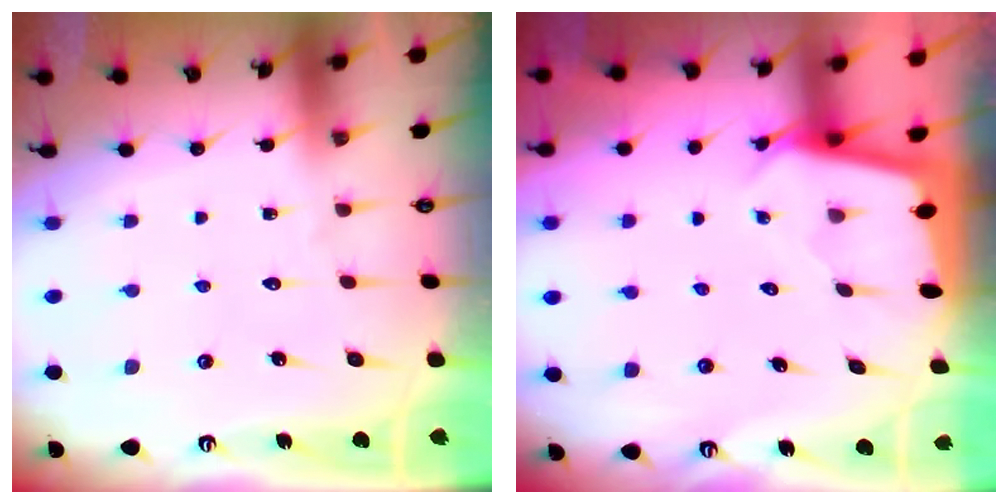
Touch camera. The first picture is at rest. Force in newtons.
{"total": 2.4, "press": 2.4, "slide": 0.1}